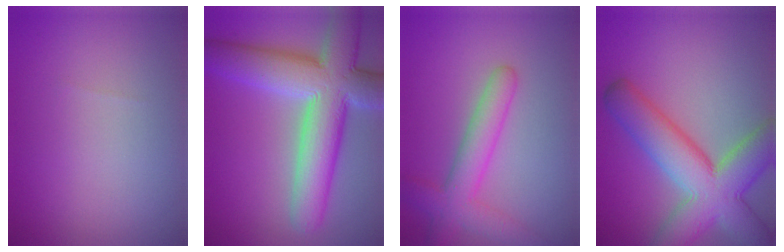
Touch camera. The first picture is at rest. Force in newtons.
{"total": 11.0, "press": 11.0, "slide": 0.8}
{"total": 4.4, "press": 4.4, "slide": 0.1}
{"total": 9.6, "press": 9.6, "slide": 0.5}